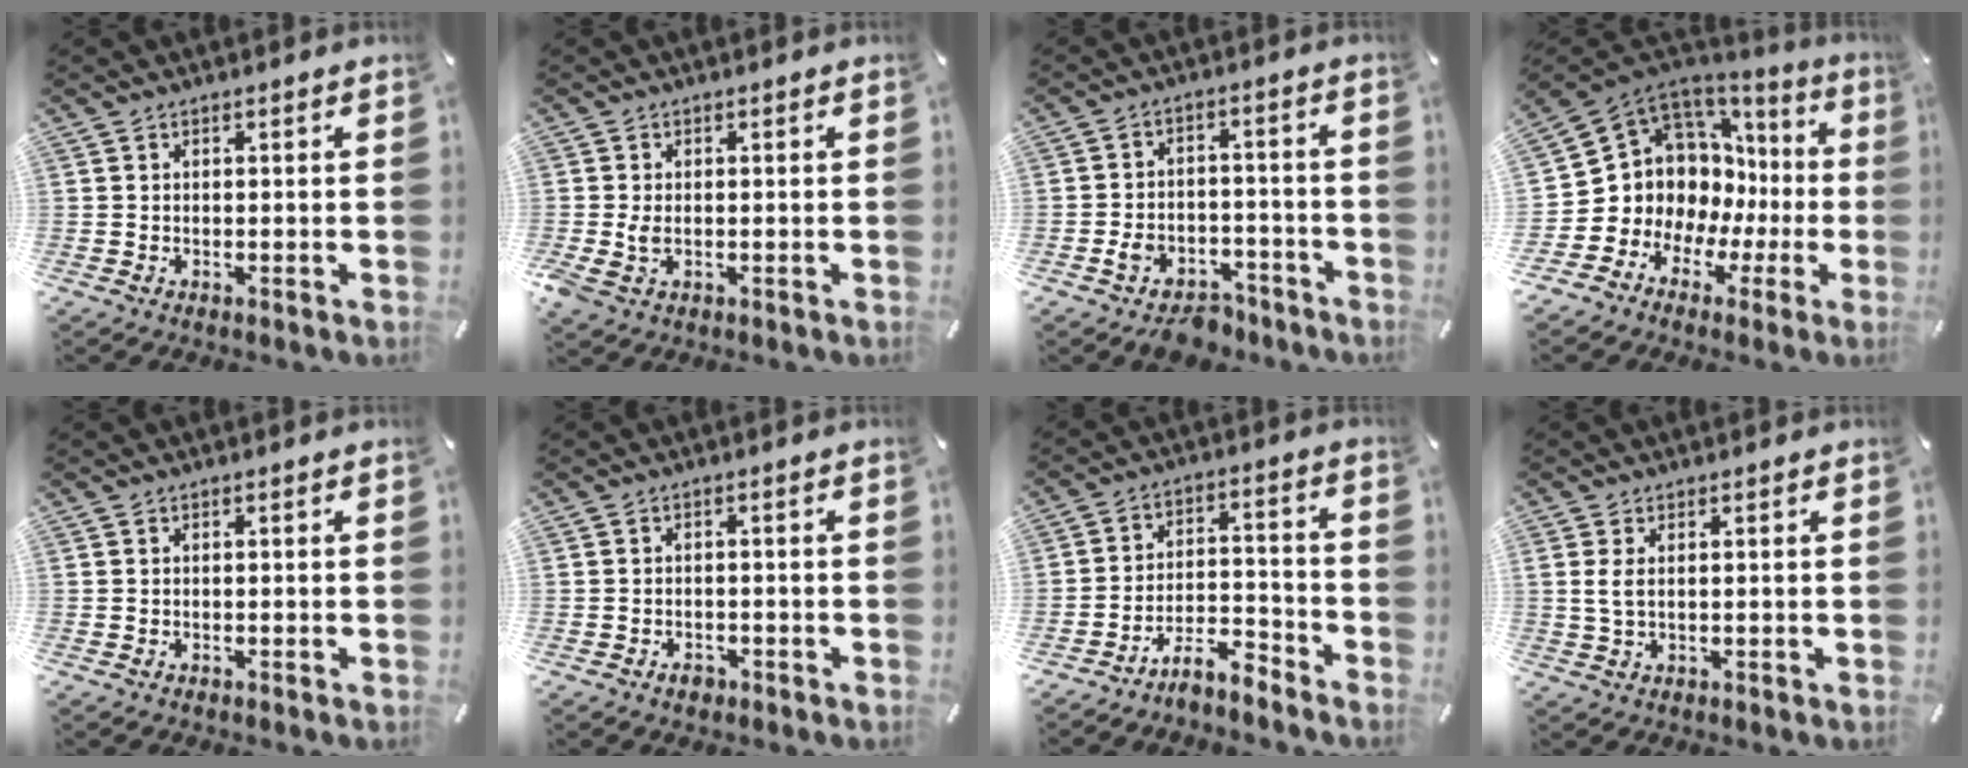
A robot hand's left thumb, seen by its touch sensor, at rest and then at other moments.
{"total": 3.0, "force": [-0.5, 1.9, 2.2], "torque": [-0.053, -0.004, -0.010]}
{"total": 6.8, "force": [-5.1, 3.9, 2.3], "torque": [-0.030, 0.037, -0.090]}
{"total": 9.5, "force": [2.8, 8.6, 2.8], "torque": [-0.063, -0.063, 0.065]}
{"total": 0.0}
{"total": 2.3, "force": [-1.5, 1.5, 1.0], "torque": [-0.018, 0.006, -0.029]}
{"total": 9.0, "force": [-8.2, 2.5, 2.6], "torque": [-0.028, 0.047, -0.151]}
{"total": 3.0, "force": [0.8, 1.1, 2.7], "torque": [-0.055, 0.001, 0.014]}